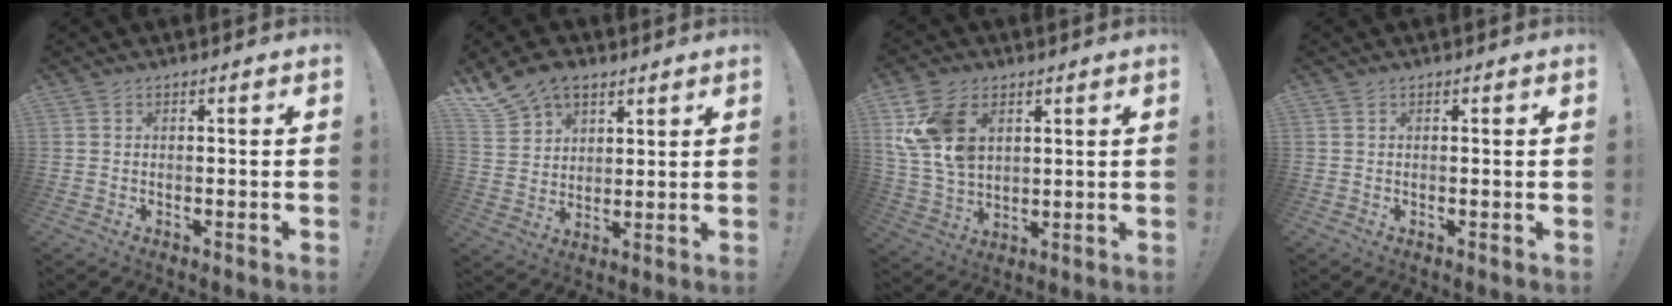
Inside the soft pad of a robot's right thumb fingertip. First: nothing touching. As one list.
[{"total": 11.1, "force": [7.8, 7.0, 3.6], "torque": [-0.075, -0.045, 0.156]}, {"total": 15.0, "force": [5.5, 10.2, 9.5], "torque": [-0.182, -0.016, 0.107]}, {"total": 0.7, "force": [0.3, -0.2, 0.6], "torque": [-0.007, -0.002, 0.003]}]